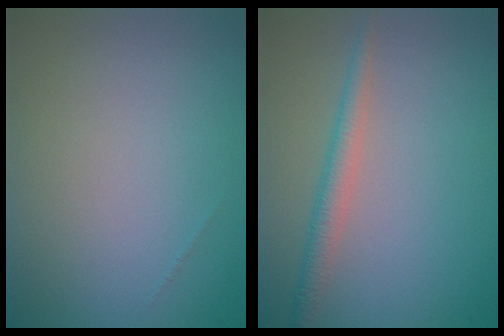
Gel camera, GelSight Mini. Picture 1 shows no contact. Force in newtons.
{"total": 2.0, "press": 2.0, "slide": 0.0}